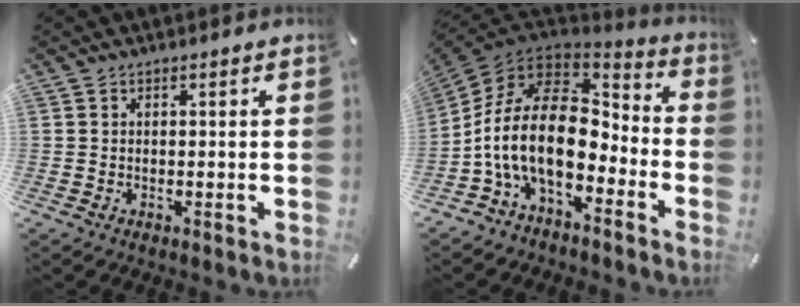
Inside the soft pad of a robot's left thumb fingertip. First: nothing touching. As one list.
[{"total": 20.8, "force": [-3.9, 13.0, 15.8], "torque": [-0.334, 0.012, -0.067]}]